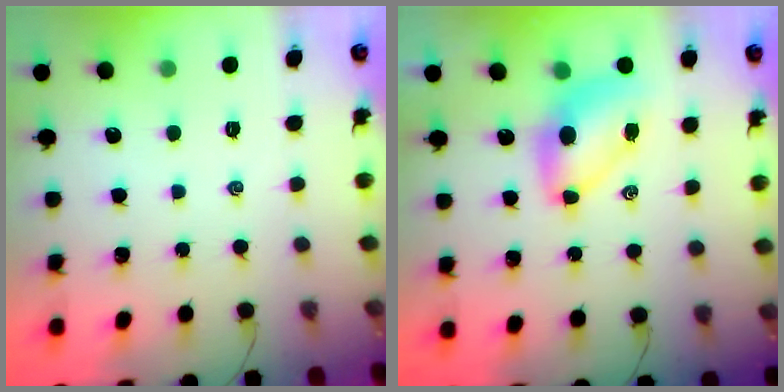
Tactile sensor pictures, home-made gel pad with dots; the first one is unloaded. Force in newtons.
{"total": 7.2, "press": 7.1, "slide": 0.9}